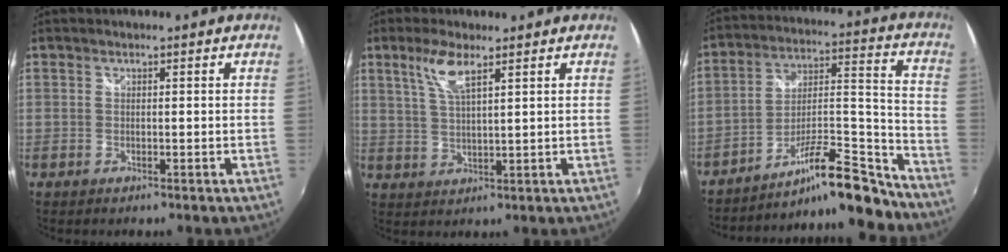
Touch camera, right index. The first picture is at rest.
{"total": 5.7, "force": [3.3, 1.3, 4.5], "torque": [-0.092, 0.002, 0.068]}
{"total": 17.5, "force": [-15.0, 3.3, 8.3], "torque": [-0.130, 0.027, -0.229]}